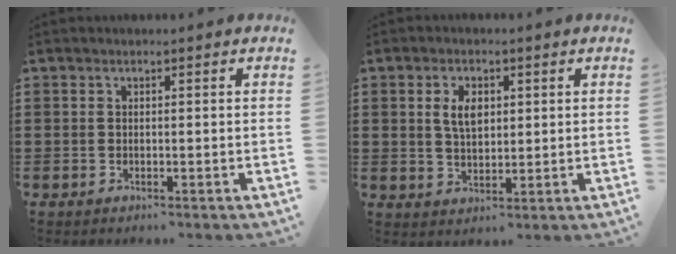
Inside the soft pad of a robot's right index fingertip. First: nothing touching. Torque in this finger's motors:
{"motor_torque": [0.12, 0.05, 0.49, 0.09]}